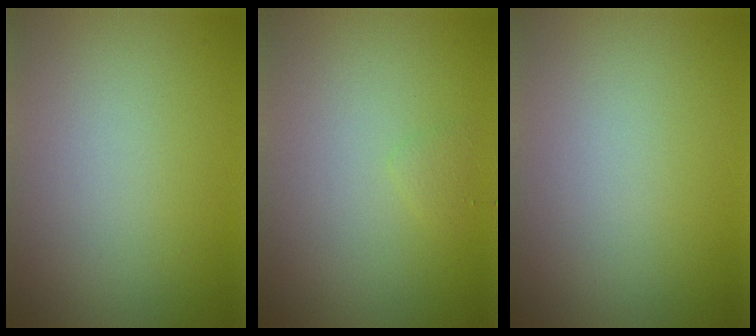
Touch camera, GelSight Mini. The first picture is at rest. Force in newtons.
{"total": 0.6, "press": 0.6, "slide": 0.1}
{"total": 0.0}